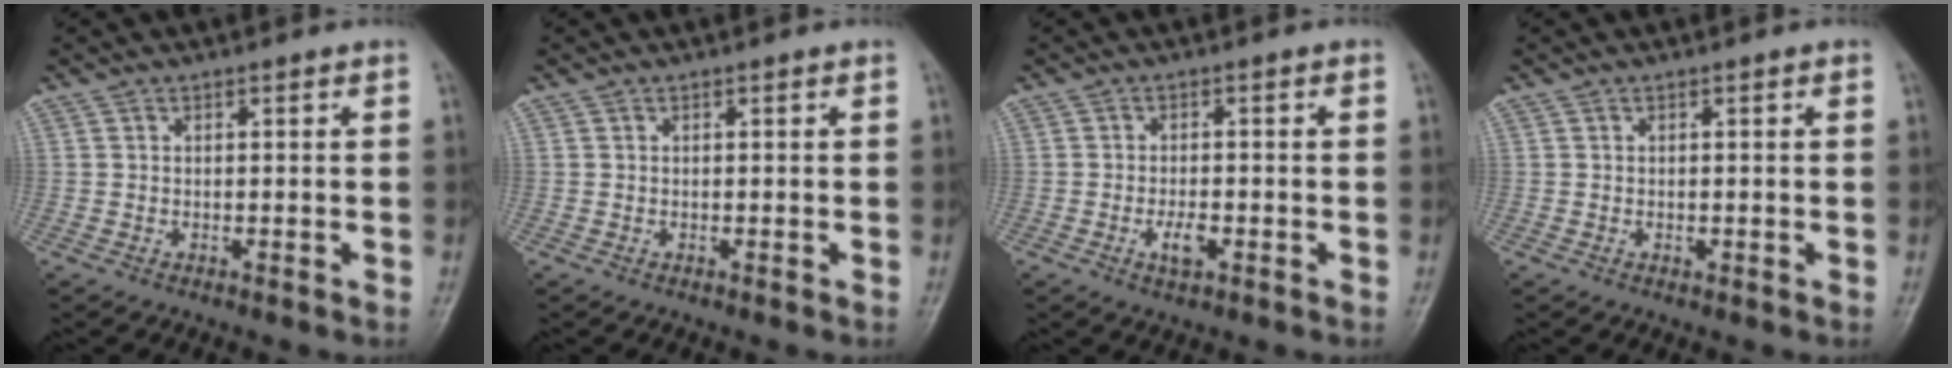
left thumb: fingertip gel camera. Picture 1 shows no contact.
{"total": 0.0}
{"total": 3.4, "force": [-1.3, 1.5, 2.8], "torque": [-0.049, 0.003, -0.021]}
{"total": 0.8, "force": [-0.1, 0.5, 0.6], "torque": [-0.007, 0.007, 0.001]}